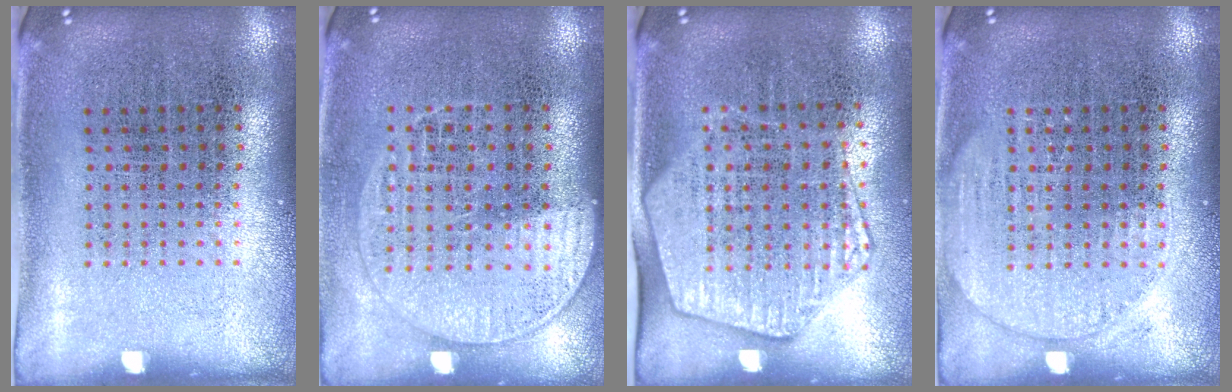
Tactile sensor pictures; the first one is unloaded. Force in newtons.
{"total": 1.3, "press": 1.2, "slide": 0.5}
{"total": 2.0, "press": 1.8, "slide": 0.9}
{"total": 1.6, "press": 1.6, "slide": 0.0}